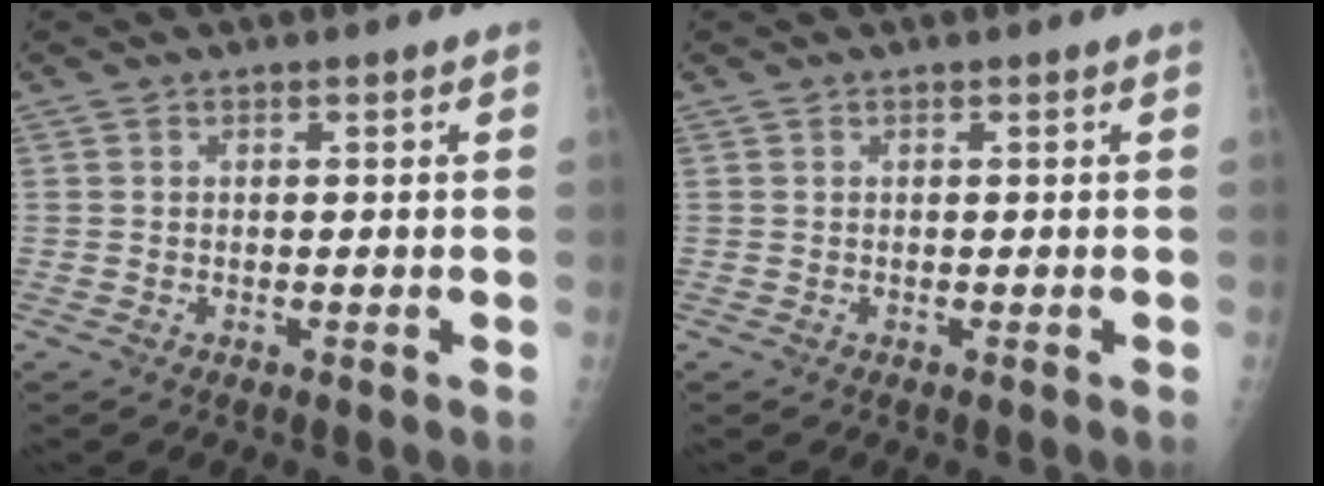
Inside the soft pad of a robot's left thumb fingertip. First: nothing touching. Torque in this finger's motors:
{"motor_torque": [0.11, -0.05, 0.02, -0.01, 0.01]}